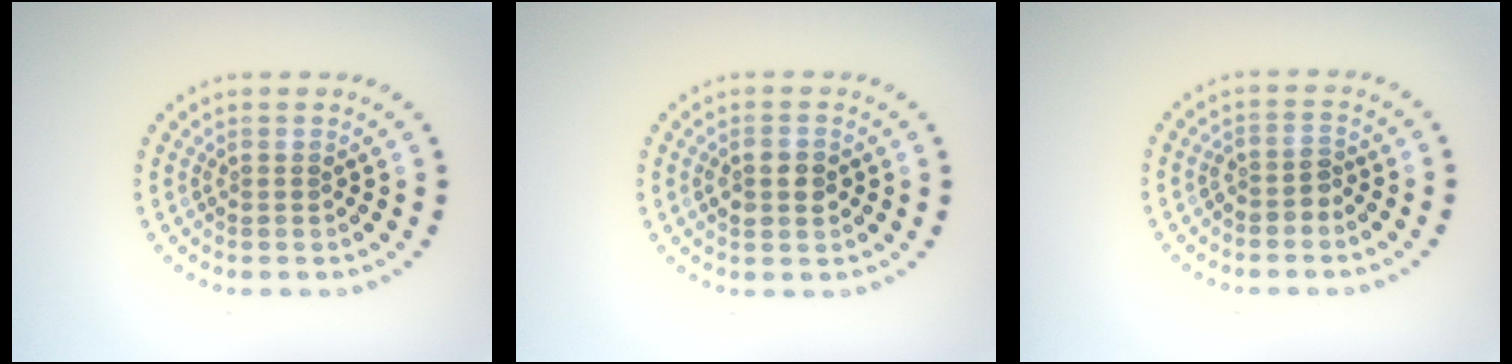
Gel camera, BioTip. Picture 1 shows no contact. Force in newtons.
{"total": 2.0, "press": 1.9, "slide": 0.3}
{"total": 1.4, "press": 1.2, "slide": 0.8}